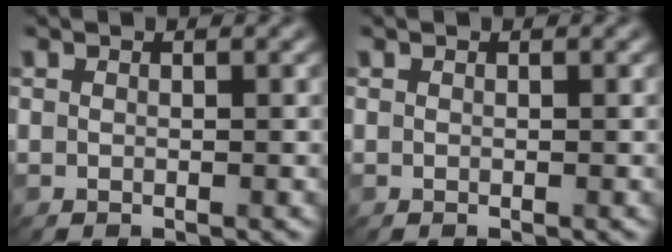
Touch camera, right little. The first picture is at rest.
{"total": 0.0}